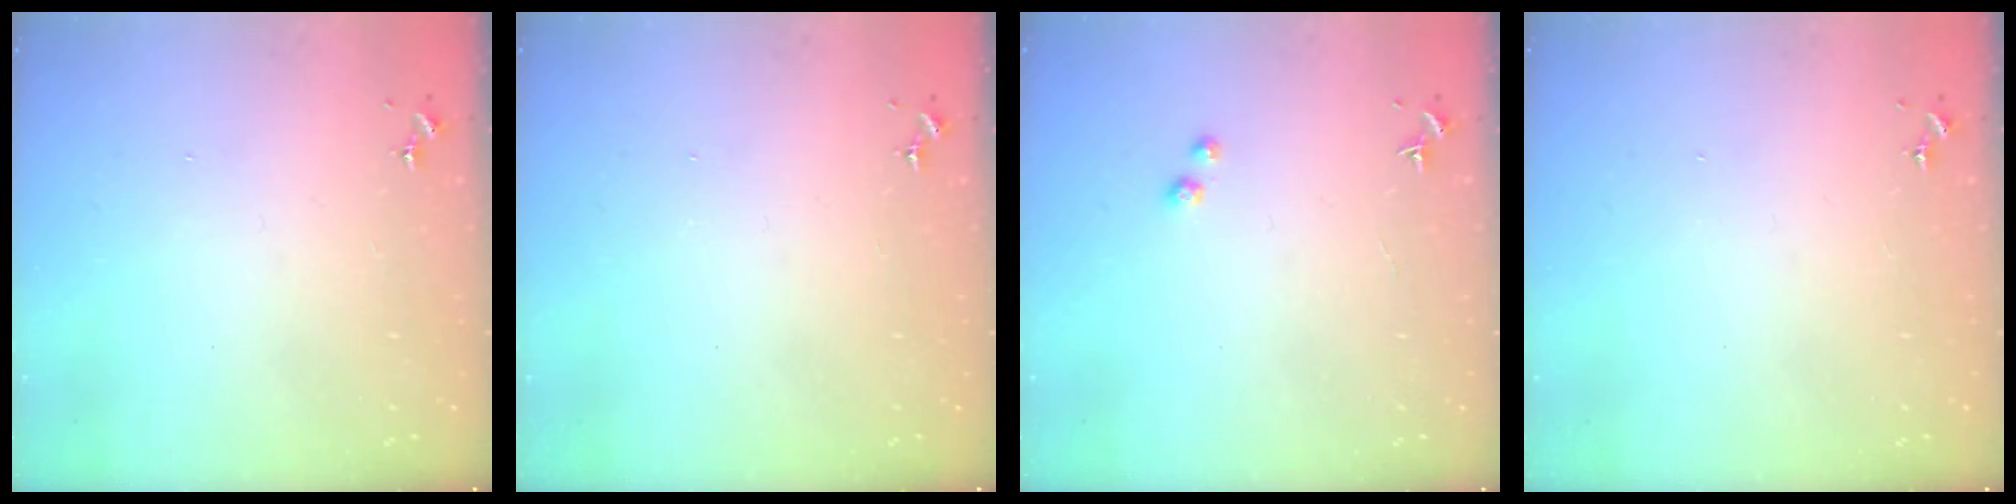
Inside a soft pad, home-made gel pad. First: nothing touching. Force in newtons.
{"total": 0.0}
{"total": 1.7, "press": 1.6, "slide": 0.1}
{"total": 0.0}